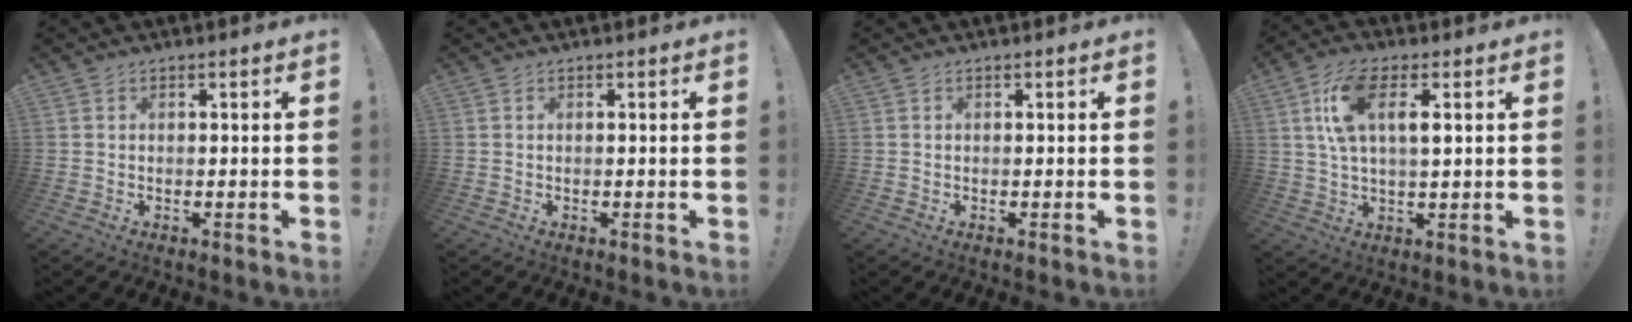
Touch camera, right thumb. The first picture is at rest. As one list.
[{"total": 0.0}, {"total": 0.0}, {"total": 10.7, "force": [3.3, 4.6, 9.1], "torque": [-0.165, 0.001, 0.061]}]